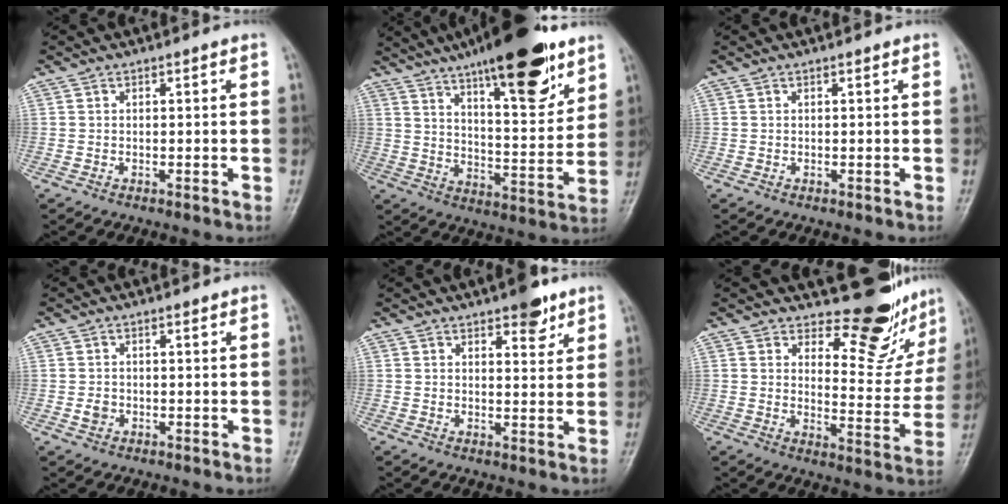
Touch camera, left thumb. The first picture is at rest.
{"total": 22.3, "force": [14.3, 6.4, 15.9], "torque": [-0.215, -0.061, 0.223]}
{"total": 0.0}
{"total": 1.7, "force": [0.0, 1.5, 0.9], "torque": [-0.008, 0.002, 0.002]}
{"total": 5.5, "force": [3.8, 2.2, 3.4], "torque": [-0.026, -0.022, 0.051]}
{"total": 13.0, "force": [11.5, 4.6, 3.8], "torque": [-0.011, -0.115, 0.144]}